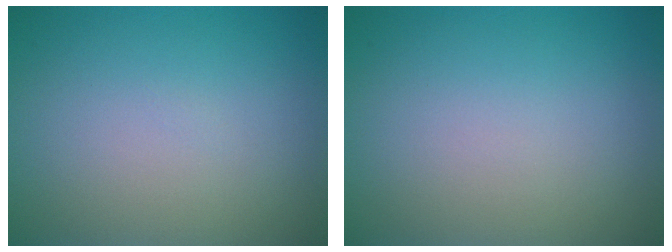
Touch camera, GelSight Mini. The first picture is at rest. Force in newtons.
{"total": 0.0}